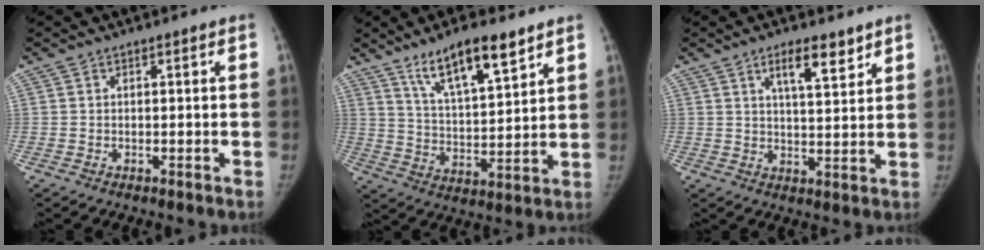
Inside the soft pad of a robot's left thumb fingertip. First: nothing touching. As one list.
[{"total": 13.4, "force": [8.9, 3.6, 9.3], "torque": [-0.140, -0.046, 0.163]}, {"total": 7.4, "force": [4.8, 2.1, 5.3], "torque": [-0.075, -0.031, 0.081]}]